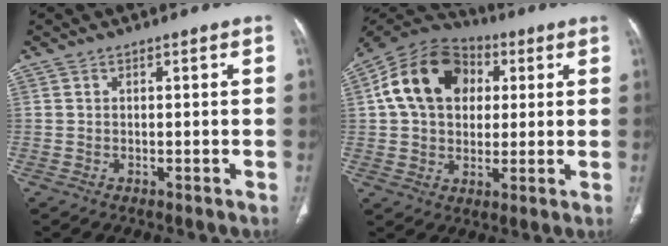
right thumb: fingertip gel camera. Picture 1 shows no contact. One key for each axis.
{"total": 17.3, "fx": 3.9, "fy": 12.7, "fz": 11.0, "tx": -0.178, "ty": 0.016, "tz": 0.060}